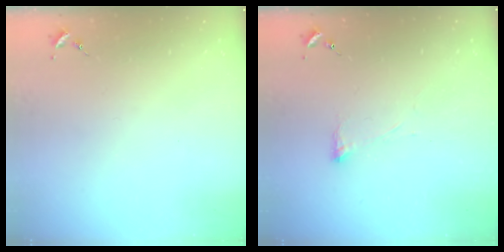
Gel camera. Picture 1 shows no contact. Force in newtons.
{"total": 2.8, "press": 2.7, "slide": 0.8}